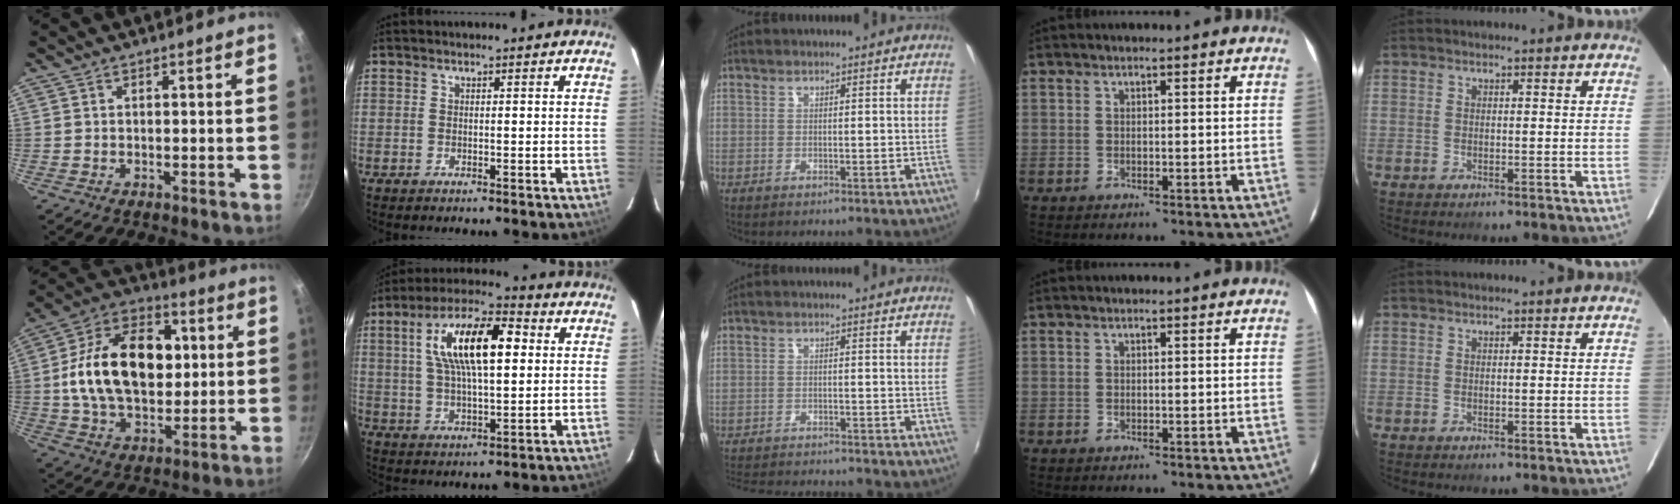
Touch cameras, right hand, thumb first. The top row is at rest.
{"thumb": {"total": 22.9, "force": [2.5, 15.1, 17.0], "torque": [-0.259, 0.020, 0.033]}, "index": {"total": 15.9, "force": [3.9, 5.8, 14.3], "torque": [-0.255, 0.027, 0.065]}, "middle": {"total": 10.5, "force": [-9.7, 1.6, 3.6], "torque": [-0.091, -0.009, -0.147]}}